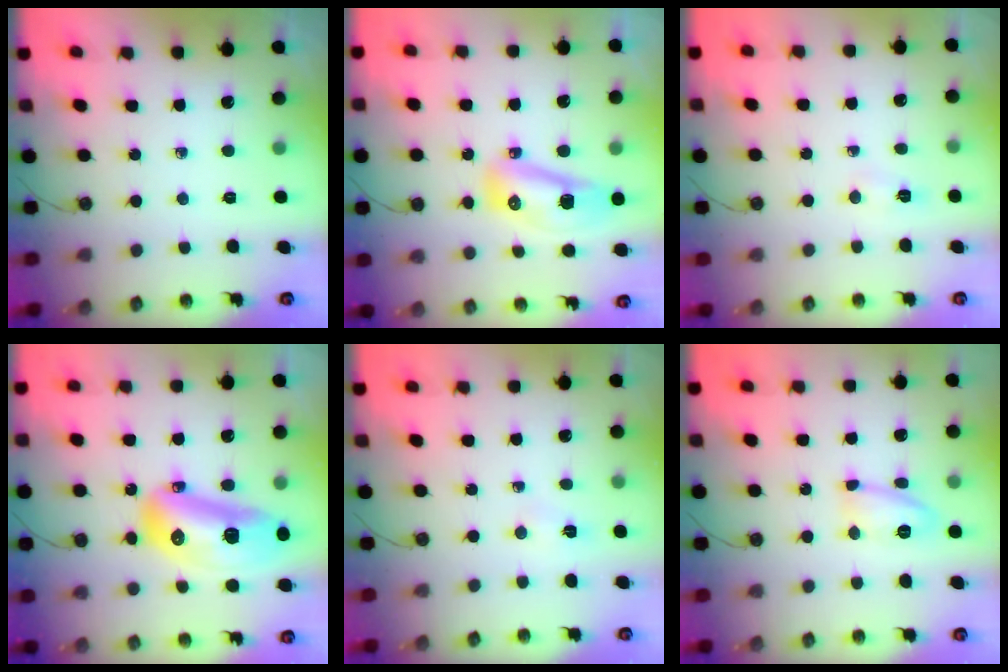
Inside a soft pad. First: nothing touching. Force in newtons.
{"total": 14.2, "press": 12.9, "slide": 5.9}
{"total": 2.9, "press": 2.9, "slide": 0.4}
{"total": 19.2, "press": 19.1, "slide": 2.5}
{"total": 2.7, "press": 1.1, "slide": 2.5}
{"total": 10.3, "press": 10.3, "slide": 1.2}